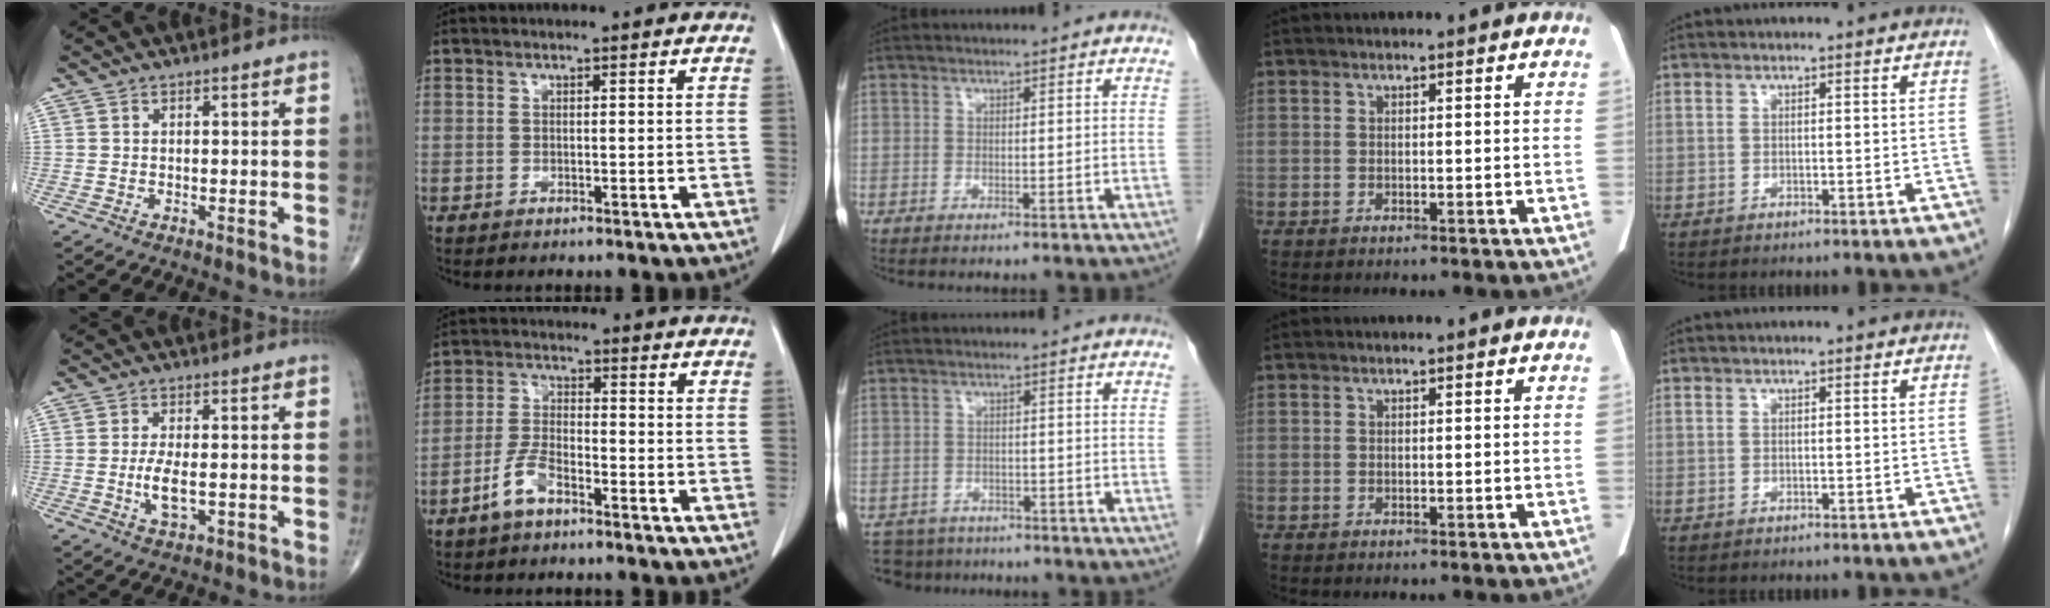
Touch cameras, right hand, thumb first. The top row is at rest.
{"thumb": {"total": 4.8, "force": [-0.8, 1.9, 4.4], "torque": [-0.092, -0.009, -0.013]}, "index": {"total": 5.2, "force": [-3.5, 1.9, 3.3], "torque": [-0.075, 0.004, -0.067]}, "middle": {"total": 5.3, "force": [-4.7, 2.4, -0.5], "torque": [0.013, 0.006, -0.072]}}